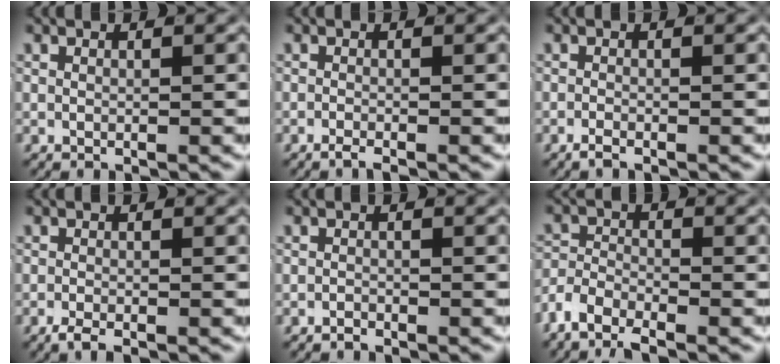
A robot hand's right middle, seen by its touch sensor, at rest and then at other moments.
{"total": 1.7, "force": [-1.5, 0.4, 0.7], "torque": [-0.011, -0.002, -0.028]}
{"total": 1.4, "force": [-1.2, 0.2, 0.5], "torque": [-0.013, -0.003, -0.023]}
{"total": 1.9, "force": [-1.6, 0.6, 0.8], "torque": [-0.016, -0.006, -0.028]}
{"total": 0.7, "force": [-0.7, -0.1, 0.0], "torque": [0.000, -0.002, -0.011]}
{"total": 3.7, "force": [-2.5, 1.9, 2.0], "torque": [-0.038, -0.002, -0.050]}